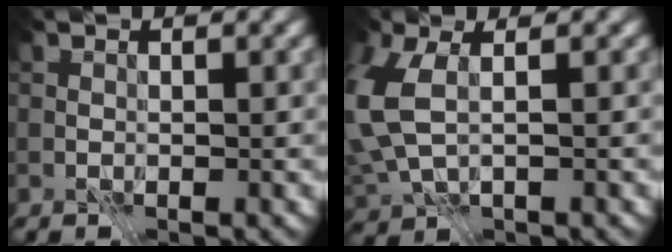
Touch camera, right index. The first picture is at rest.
{"total": 7.5, "force": [0.7, 4.3, 6.2], "torque": [-0.177, -0.009, 0.024]}